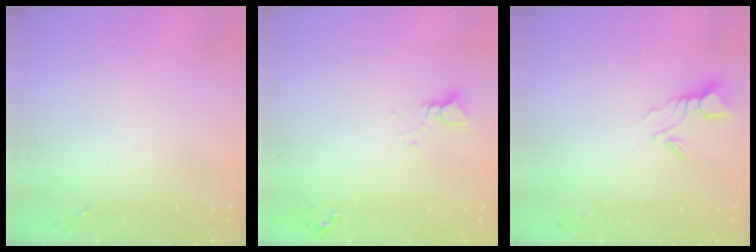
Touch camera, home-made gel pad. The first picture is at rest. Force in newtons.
{"total": 3.2, "press": 3.2, "slide": 0.2}
{"total": 3.7, "press": 3.7, "slide": 0.1}